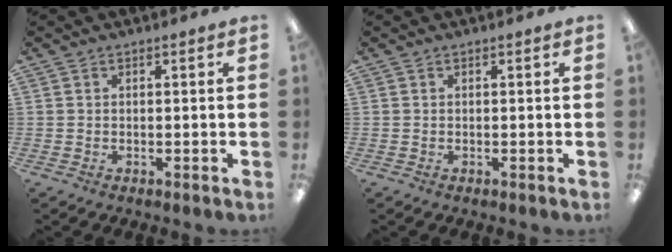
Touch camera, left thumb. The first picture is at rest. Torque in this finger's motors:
{"motor_torque": [0.00, 0.00, 0.00, 0.00, 0.00]}